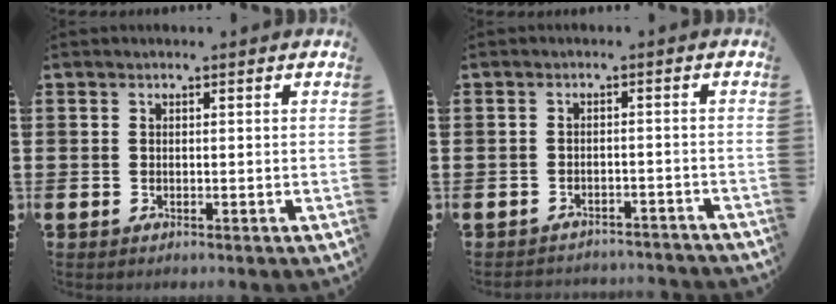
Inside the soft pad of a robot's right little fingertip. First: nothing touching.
{"total": 1.7, "force": [-1.7, 0.0, -0.1], "torque": [-0.004, 0.003, -0.038]}